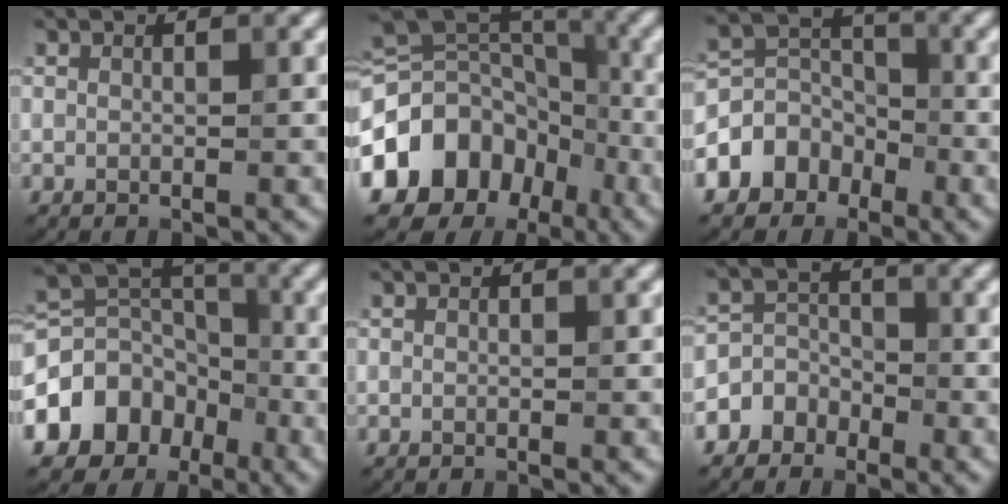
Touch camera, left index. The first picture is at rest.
{"total": 14.8, "force": [-6.6, 12.0, 5.6], "torque": [-0.115, -0.011, -0.122]}
{"total": 5.1, "force": [-2.6, 4.1, 1.6], "torque": [-0.007, 0.016, -0.065]}
{"total": 8.4, "force": [-4.0, 6.6, 3.2], "torque": [-0.062, 0.019, -0.087]}
{"total": 0.0}
{"total": 4.9, "force": [-2.8, 4.0, 0.5], "torque": [0.025, 0.002, -0.069]}